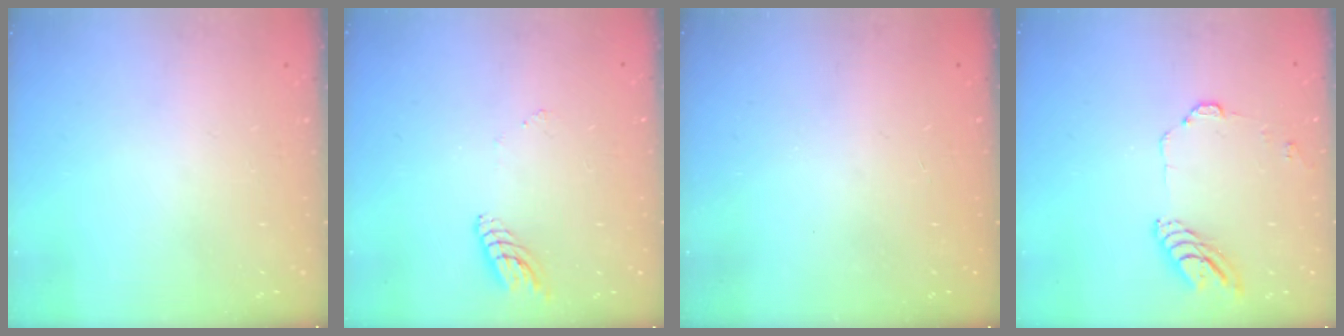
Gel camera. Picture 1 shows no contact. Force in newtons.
{"total": 6.8, "press": 6.8, "slide": 0.5}
{"total": 0.0}
{"total": 9.6, "press": 9.6, "slide": 0.3}